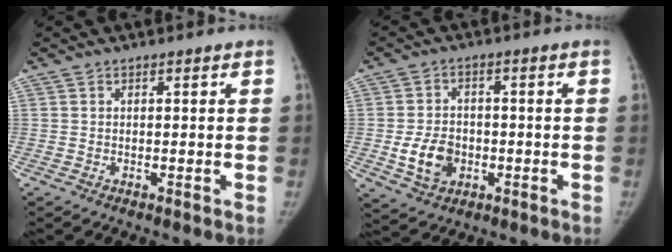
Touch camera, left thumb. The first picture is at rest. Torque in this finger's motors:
{"motor_torque": [-0.05, 0.18, 0.49, -0.54, 0.05]}